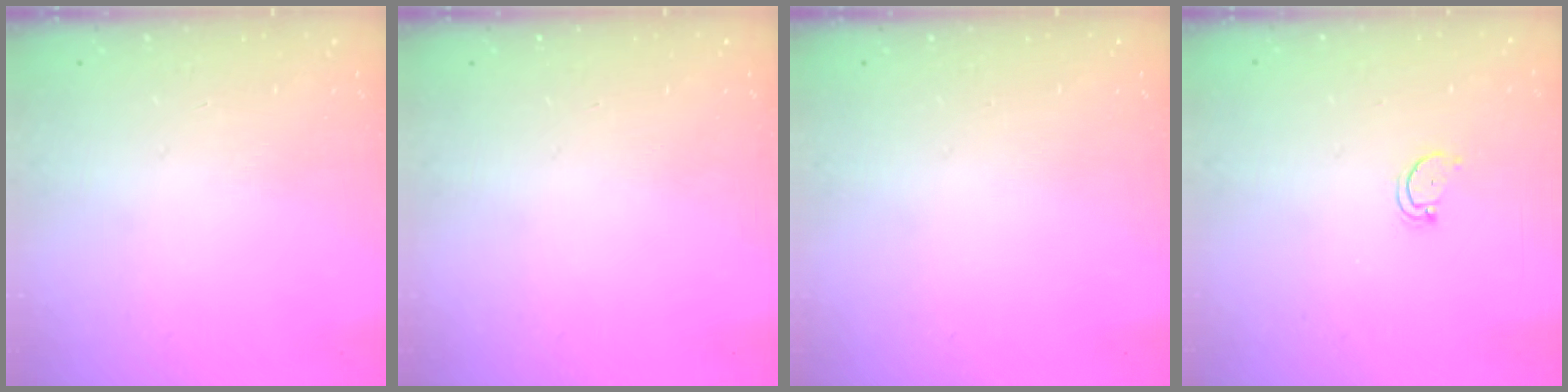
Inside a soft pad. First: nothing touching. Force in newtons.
{"total": 0.0}
{"total": 0.0}
{"total": 2.5, "press": 2.4, "slide": 0.5}